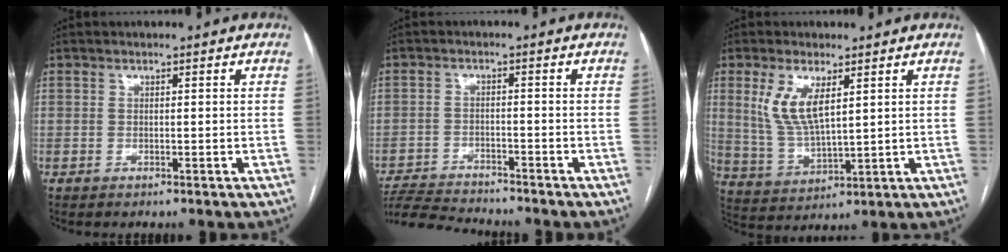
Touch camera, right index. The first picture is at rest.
{"total": 8.5, "force": [-8.3, 0.1, 1.9], "torque": [-0.034, -0.008, -0.142]}
{"total": 8.0, "force": [3.2, 2.6, 6.8], "torque": [-0.152, -0.004, 0.073]}